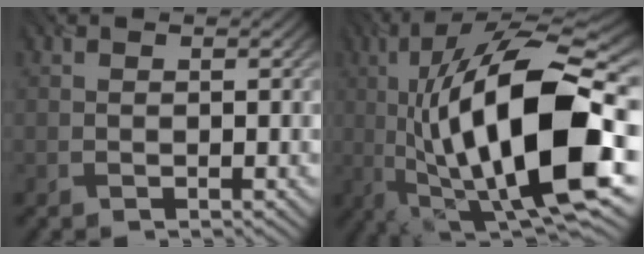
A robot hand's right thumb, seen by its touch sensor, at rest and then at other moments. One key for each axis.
{"total": 19.7, "fx": -1.2, "fy": 6.6, "fz": 18.5, "tx": -0.325, "ty": 0.029, "tz": -0.030}